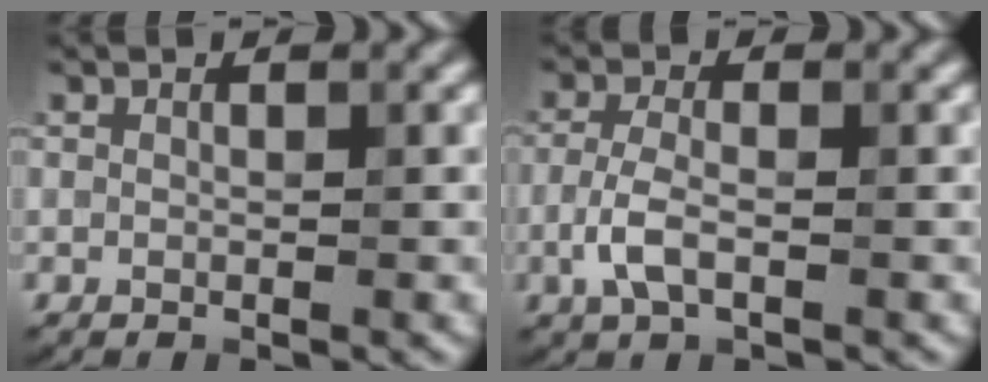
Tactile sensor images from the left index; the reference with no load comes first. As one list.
[{"total": 2.9, "force": [-1.1, 1.0, 2.5], "torque": [-0.060, 0.005, -0.024]}]